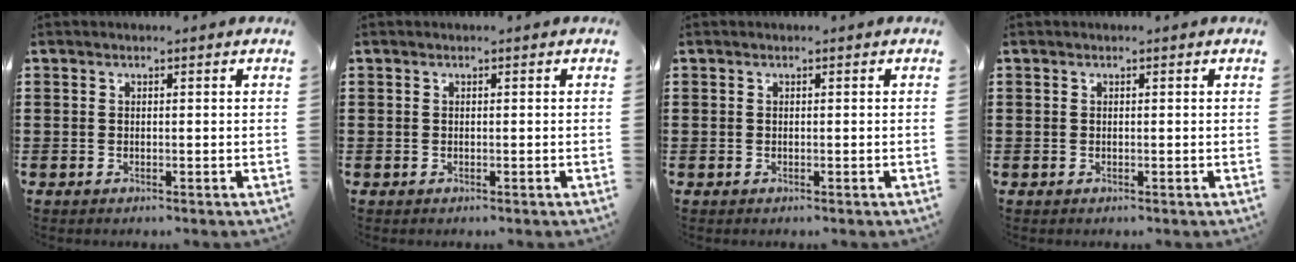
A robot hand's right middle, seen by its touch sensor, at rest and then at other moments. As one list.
[{"total": 0.0}, {"total": 0.0}, {"total": 0.0}]